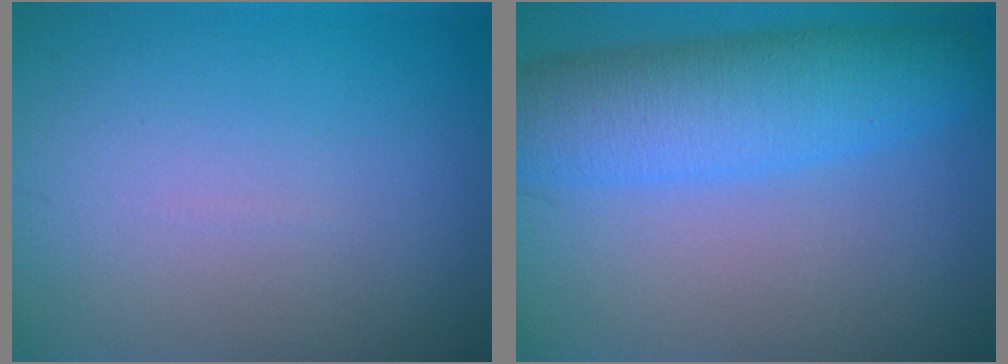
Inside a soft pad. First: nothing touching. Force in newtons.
{"total": 7.4, "press": 7.4, "slide": 0.2}